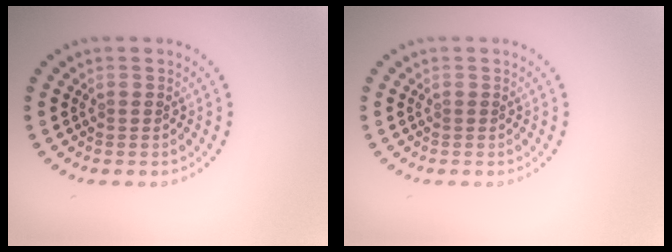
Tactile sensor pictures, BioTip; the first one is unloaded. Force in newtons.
{"total": 0.0}